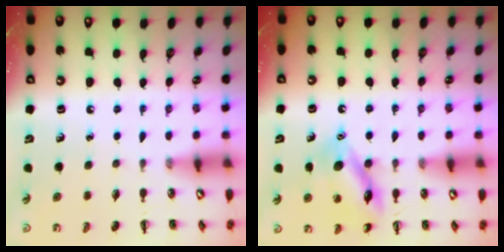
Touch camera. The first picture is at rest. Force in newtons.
{"total": 12.9, "press": 12.8, "slide": 1.3}